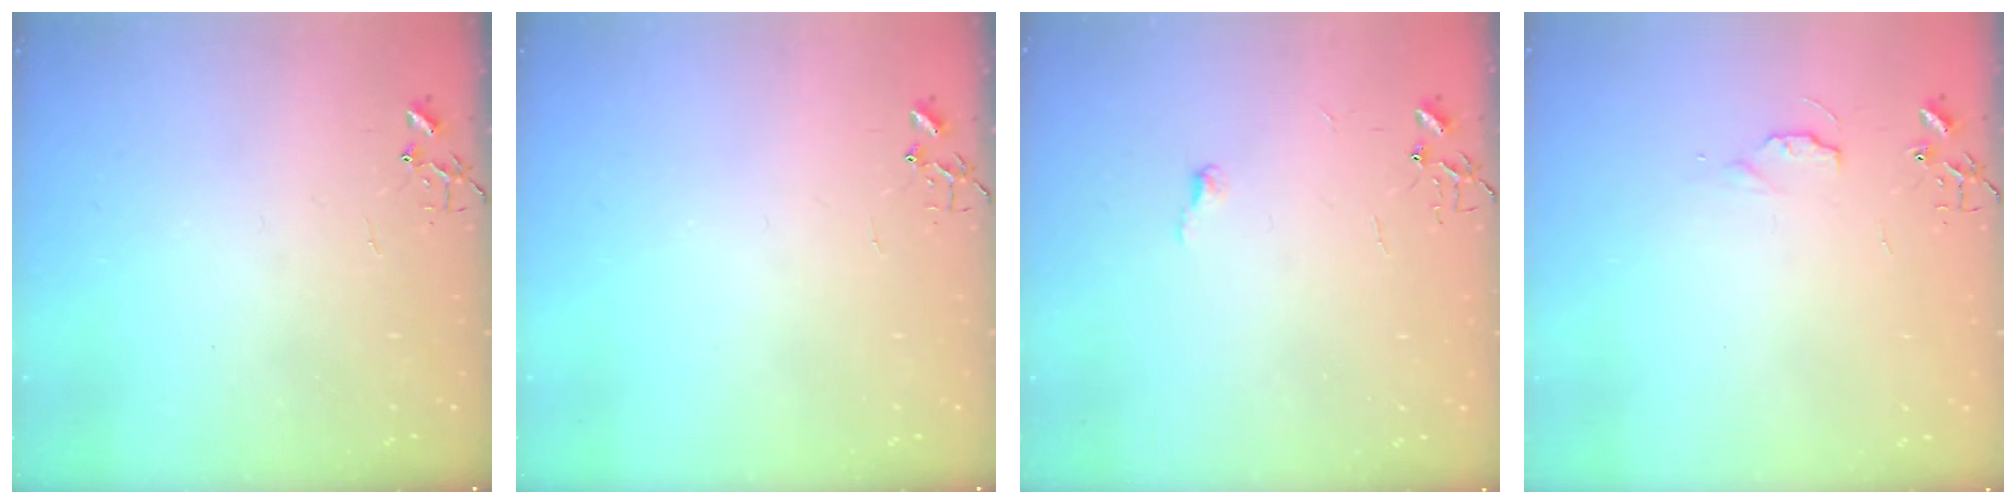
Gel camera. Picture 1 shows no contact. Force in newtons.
{"total": 0.0}
{"total": 3.2, "press": 3.2, "slide": 0.4}
{"total": 3.6, "press": 3.6, "slide": 0.4}